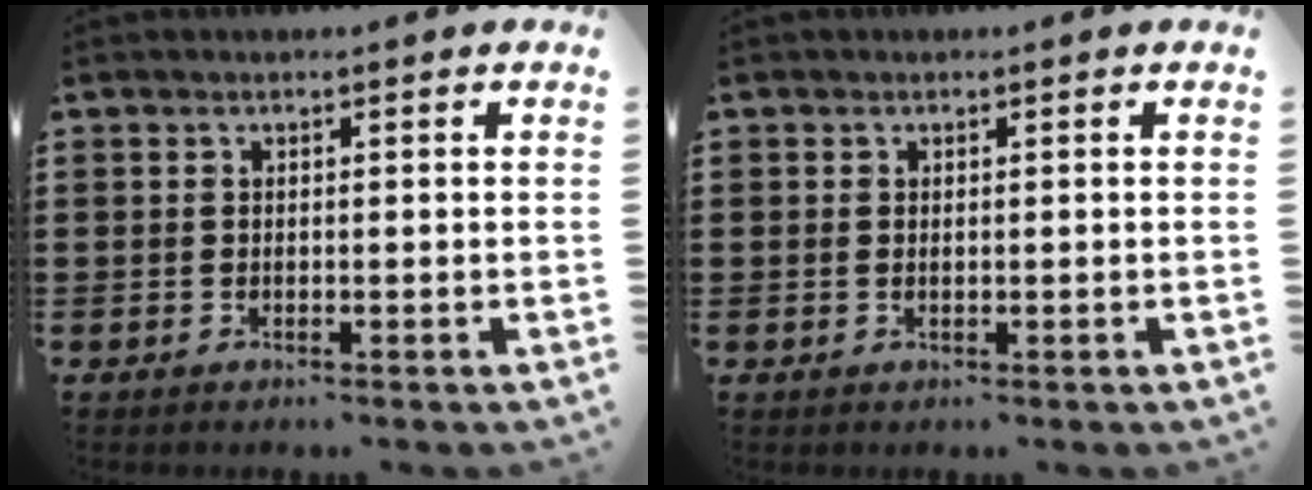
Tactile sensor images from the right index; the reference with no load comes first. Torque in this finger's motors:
{"motor_torque": [-0.58, 1.12, 0.02, -0.01]}